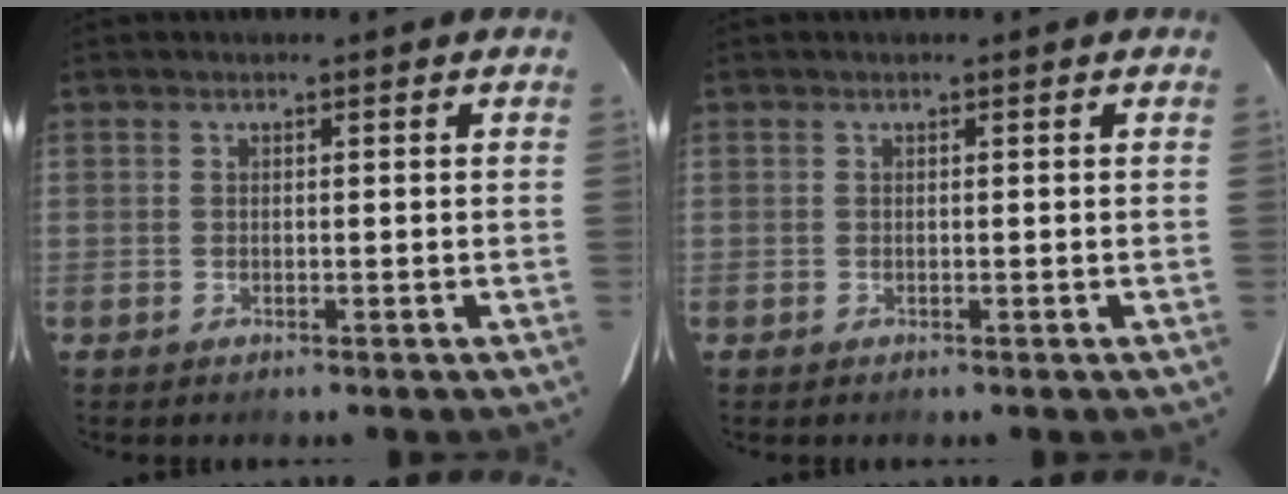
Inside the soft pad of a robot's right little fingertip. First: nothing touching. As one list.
[{"total": 0.0}]